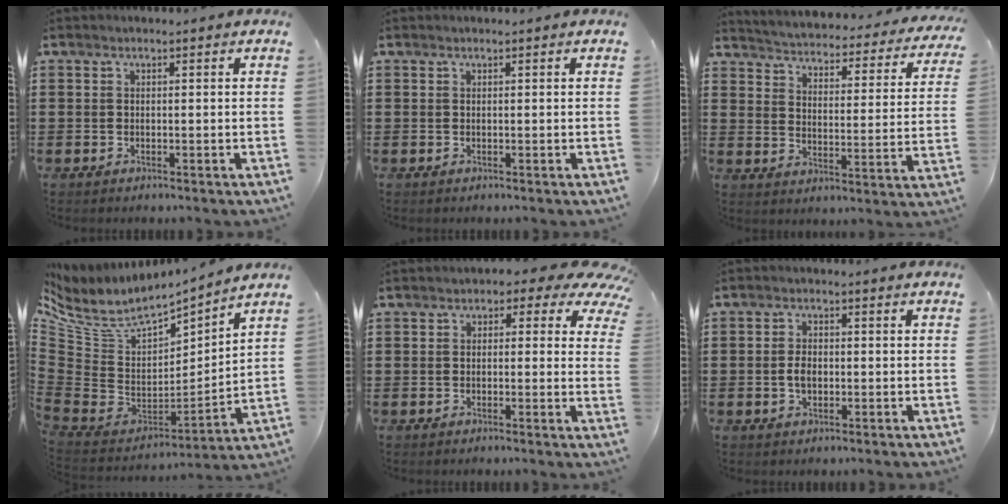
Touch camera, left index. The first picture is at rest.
{"total": 0.0}
{"total": 2.9, "force": [2.8, -0.2, 0.4], "torque": [-0.028, -0.033, 0.037]}
{"total": 6.4, "force": [4.4, 2.8, 3.7], "torque": [-0.094, -0.038, 0.074]}
{"total": 2.9, "force": [1.0, 1.9, 2.0], "torque": [-0.031, -0.001, 0.010]}
{"total": 2.5, "force": [-0.3, 1.6, 2.0], "torque": [-0.046, 0.002, -0.009]}